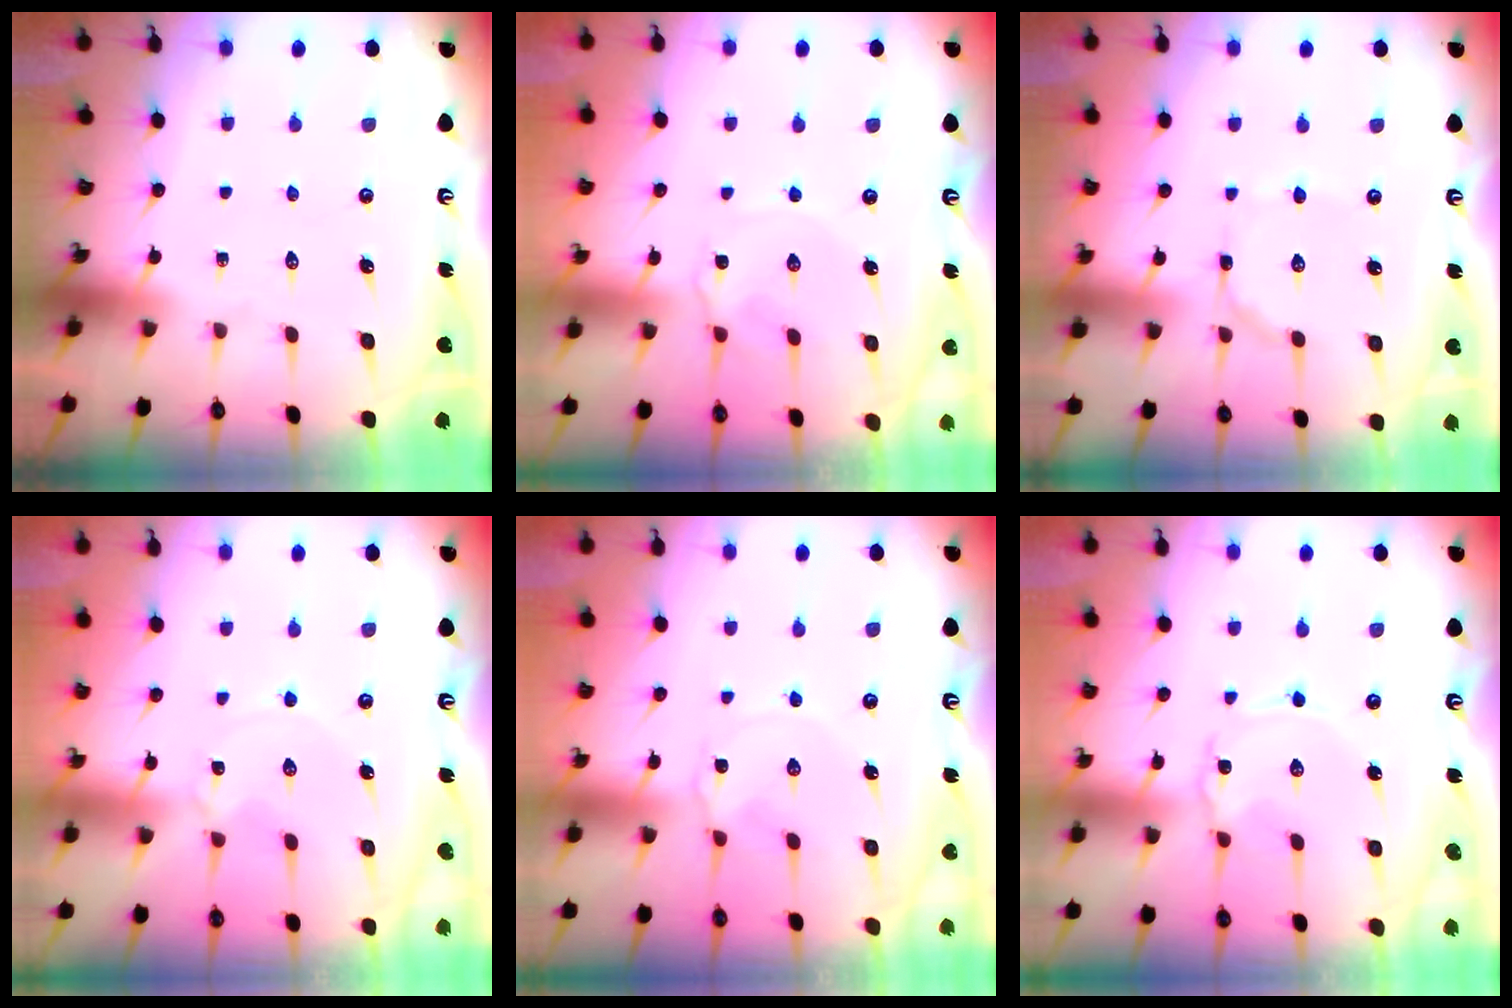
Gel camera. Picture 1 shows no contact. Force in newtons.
{"total": 2.3, "press": 2.2, "slide": 0.4}
{"total": 2.2, "press": 2.2, "slide": 0.2}
{"total": 0.0}
{"total": 0.0}
{"total": 1.9, "press": 1.9, "slide": 0.3}